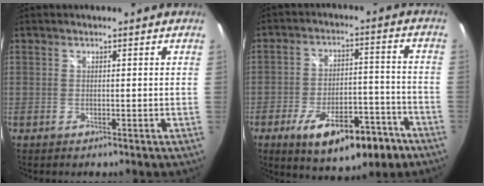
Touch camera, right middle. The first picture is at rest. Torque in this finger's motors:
{"motor_torque": [1.35, -0.79, 0.54, 0.16]}